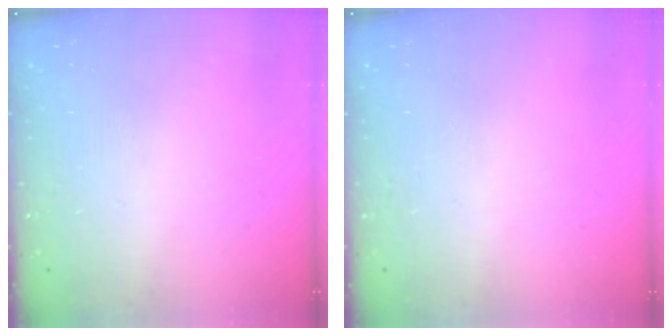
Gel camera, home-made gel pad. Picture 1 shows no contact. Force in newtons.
{"total": 0.0}